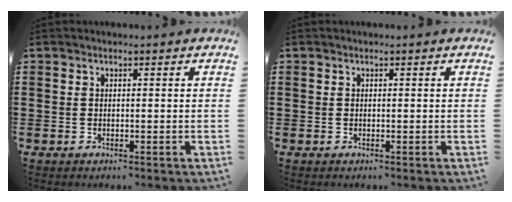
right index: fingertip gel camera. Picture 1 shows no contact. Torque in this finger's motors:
{"motor_torque": [0.00, 1.13, 0.00, 0.00]}